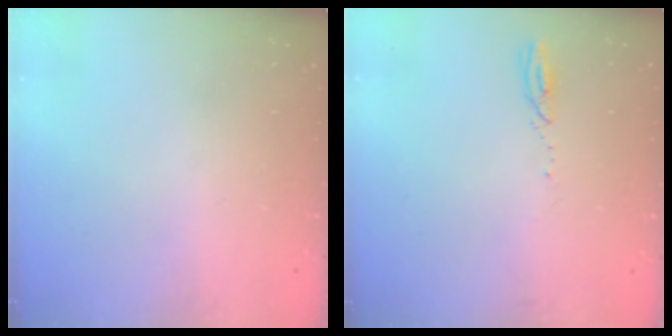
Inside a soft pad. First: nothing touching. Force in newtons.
{"total": 2.4, "press": 2.4, "slide": 0.3}